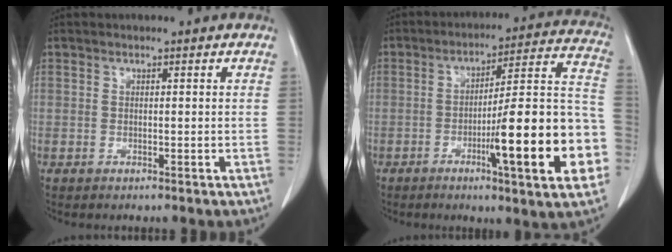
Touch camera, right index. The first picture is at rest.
{"total": 19.7, "force": [-6.3, 1.4, 18.6], "torque": [-0.208, 0.013, -0.089]}